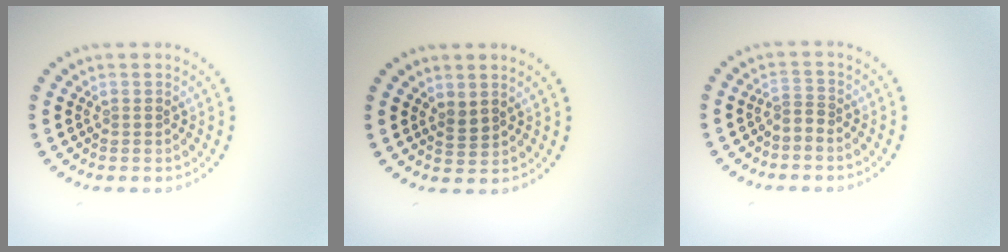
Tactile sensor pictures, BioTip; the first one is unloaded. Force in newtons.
{"total": 1.2, "press": 1.0, "slide": 0.7}
{"total": 1.2, "press": 0.5, "slide": 1.0}